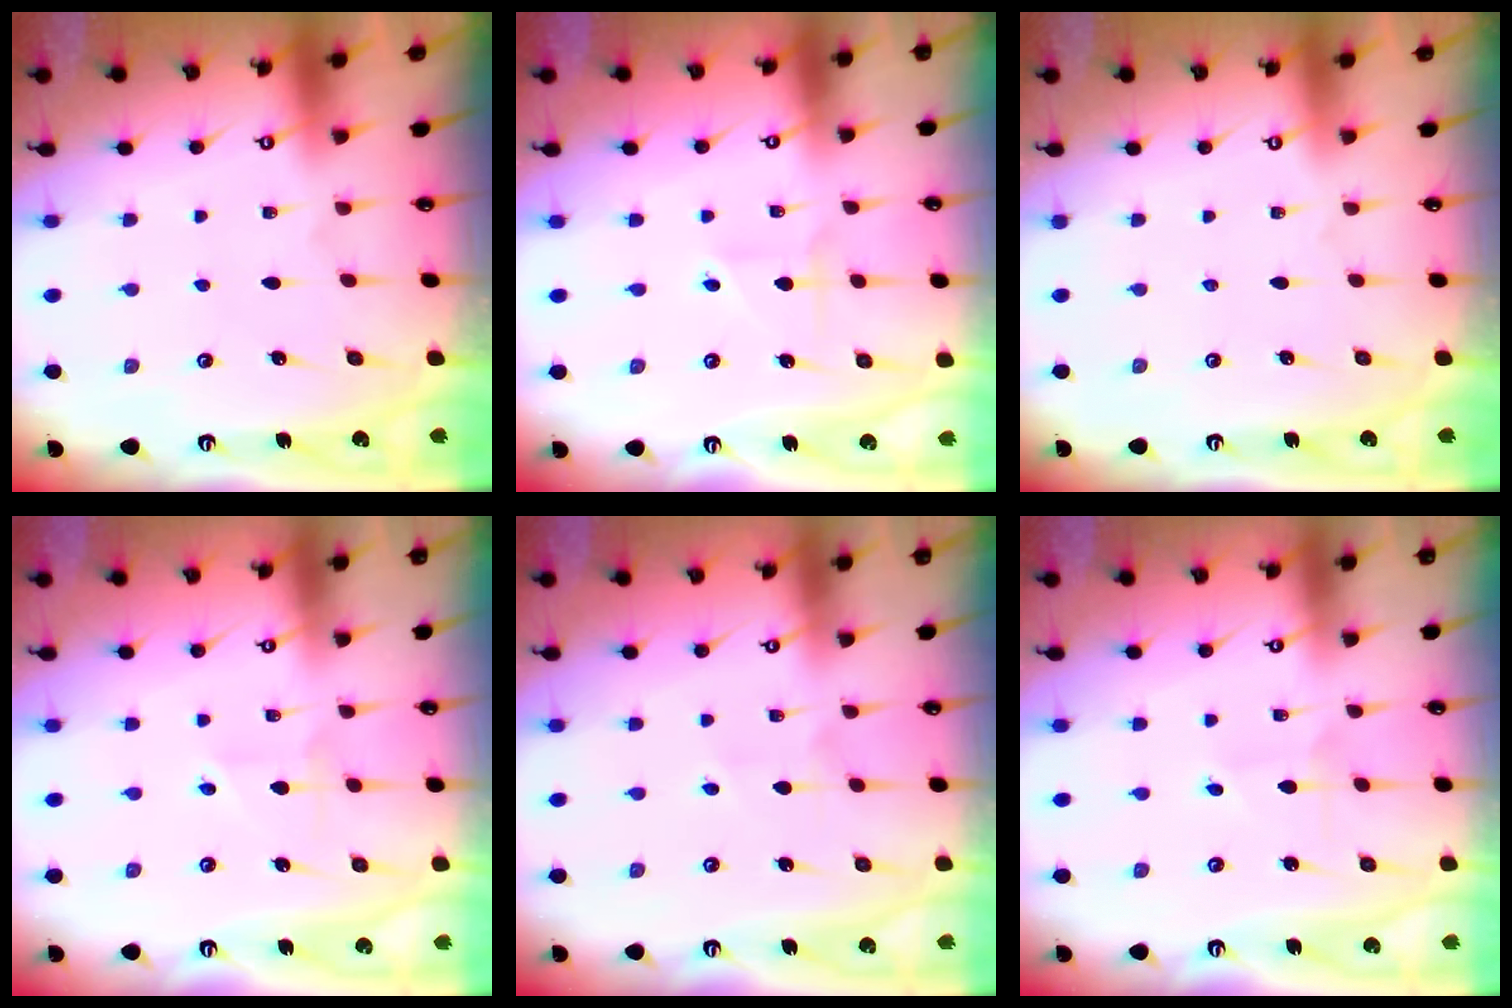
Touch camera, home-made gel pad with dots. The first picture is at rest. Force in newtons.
{"total": 2.9, "press": 2.9, "slide": 0.3}
{"total": 0.0}
{"total": 2.7, "press": 2.5, "slide": 0.9}
{"total": 2.7, "press": 2.5, "slide": 1.1}
{"total": 1.9, "press": 1.9, "slide": 0.1}